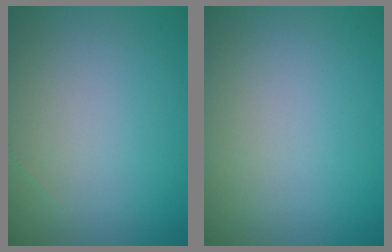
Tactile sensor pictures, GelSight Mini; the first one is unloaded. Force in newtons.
{"total": 0.0}